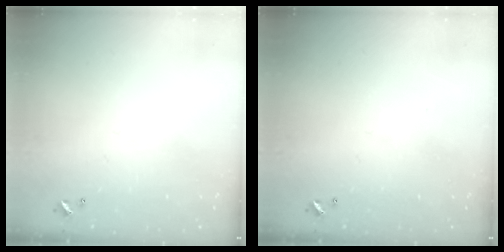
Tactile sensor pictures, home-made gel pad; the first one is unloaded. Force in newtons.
{"total": 0.0}